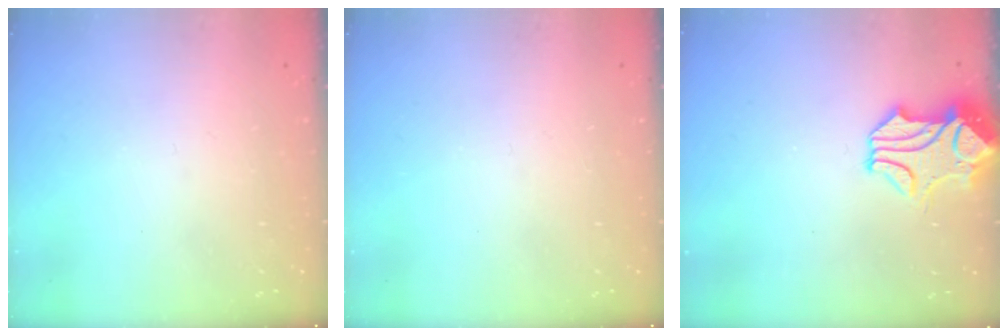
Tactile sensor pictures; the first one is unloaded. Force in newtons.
{"total": 0.0}
{"total": 1.5, "press": 0.9, "slide": 1.2}